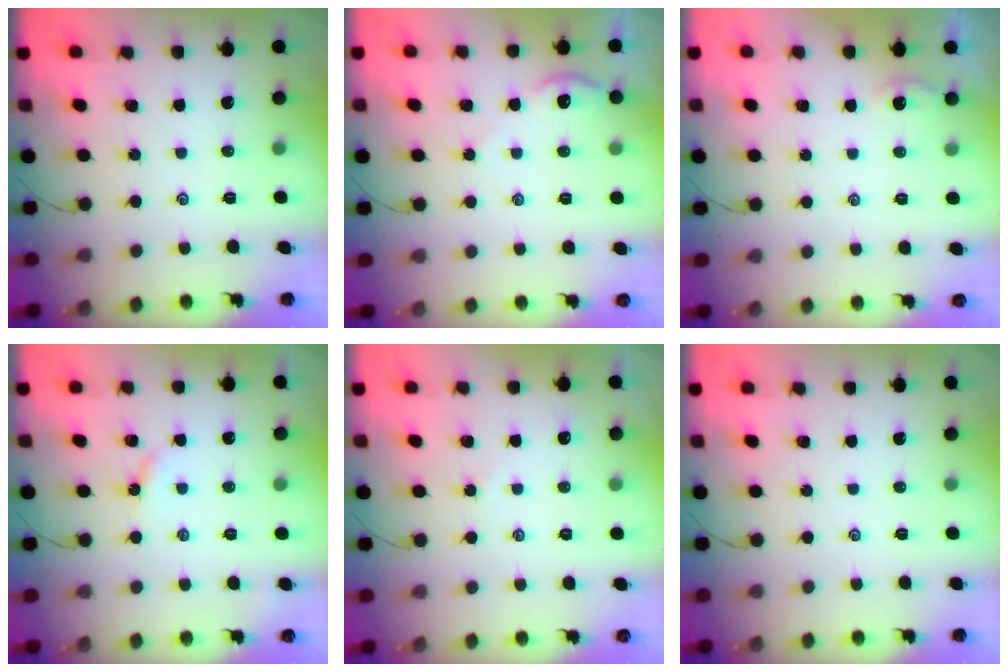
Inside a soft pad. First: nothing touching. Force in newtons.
{"total": 2.2, "press": 2.2, "slide": 0.4}
{"total": 0.8, "press": 0.8, "slide": 0.2}
{"total": 2.9, "press": 2.9, "slide": 0.3}
{"total": 2.2, "press": 2.2, "slide": 0.5}
{"total": 0.0}